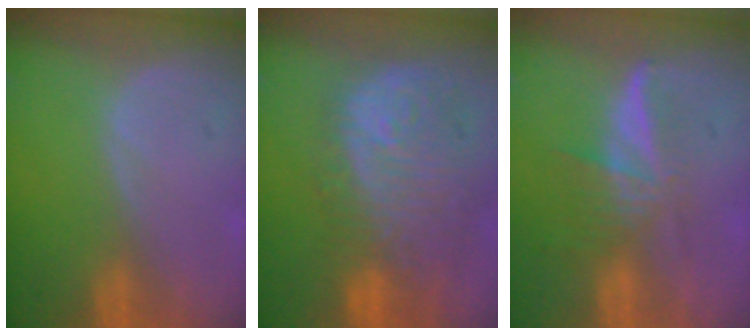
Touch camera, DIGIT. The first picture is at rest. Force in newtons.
{"total": 12.0, "press": 10.7, "slide": 5.4}
{"total": 5.8, "press": 5.2, "slide": 2.6}